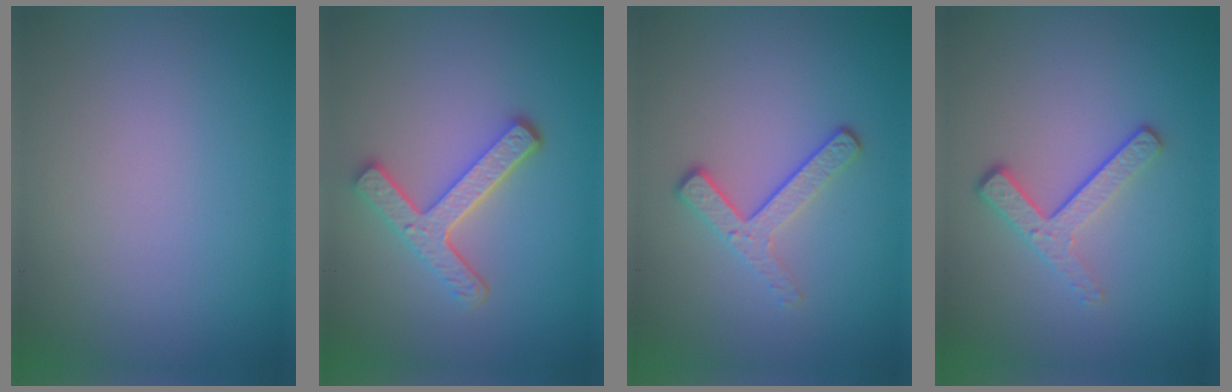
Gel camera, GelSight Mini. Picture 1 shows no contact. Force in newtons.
{"total": 4.3, "press": 3.3, "slide": 2.7}
{"total": 3.0, "press": 2.2, "slide": 2.1}
{"total": 3.3, "press": 2.3, "slide": 2.3}